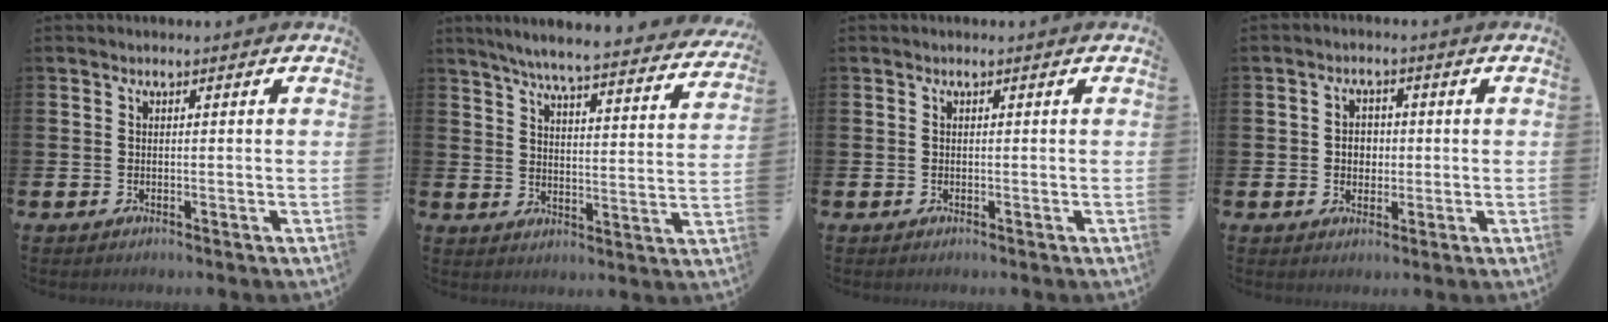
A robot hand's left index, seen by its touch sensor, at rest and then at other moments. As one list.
[{"total": 6.3, "force": [5.8, 0.1, 2.3], "torque": [-0.059, -0.048, 0.096]}, {"total": 0.0}, {"total": 2.8, "force": [0.2, 2.5, 1.4], "torque": [-0.015, 0.003, -0.005]}]